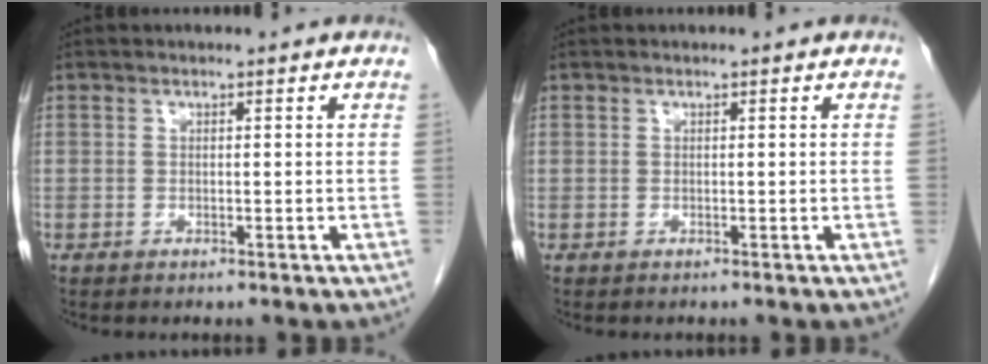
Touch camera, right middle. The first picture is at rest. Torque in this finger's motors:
{"motor_torque": [-0.69, 0.41, -0.09, 0.00]}